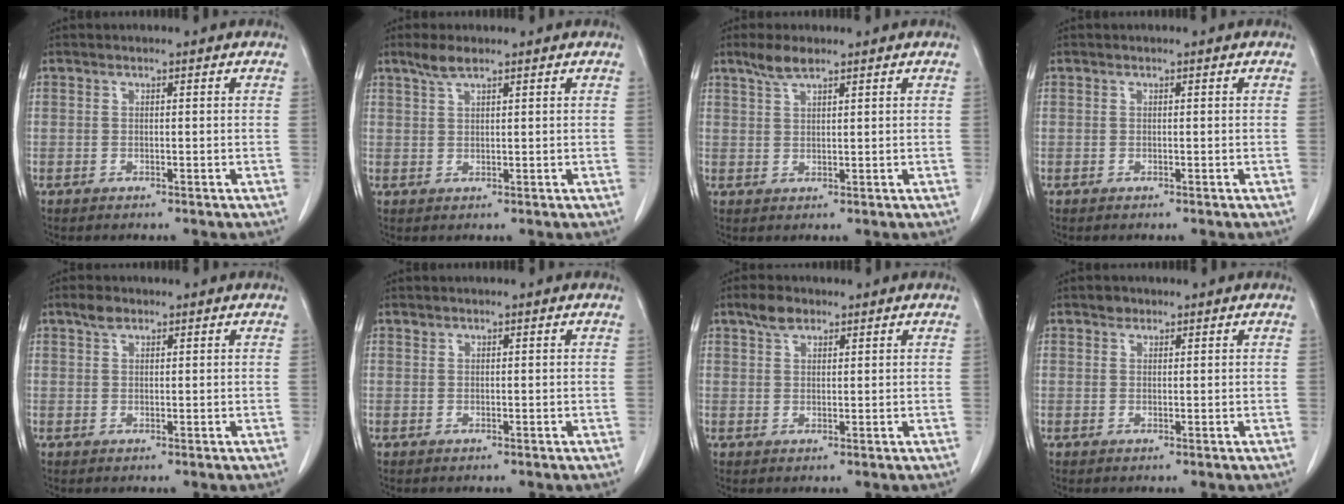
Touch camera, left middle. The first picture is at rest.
{"total": 2.7, "force": [2.1, 0.3, 1.6], "torque": [-0.040, 0.004, 0.043]}
{"total": 3.3, "force": [2.5, 0.5, 2.0], "torque": [-0.047, 0.004, 0.053]}
{"total": 0.0}
{"total": 1.8, "force": [1.3, 0.9, 0.9], "torque": [-0.021, 0.005, 0.025]}
{"total": 0.0}
{"total": 2.8, "force": [2.1, 1.4, 1.4], "torque": [-0.031, 0.006, 0.039]}
{"total": 1.2, "force": [0.9, 0.7, 0.2], "torque": [-0.003, 0.000, 0.013]}